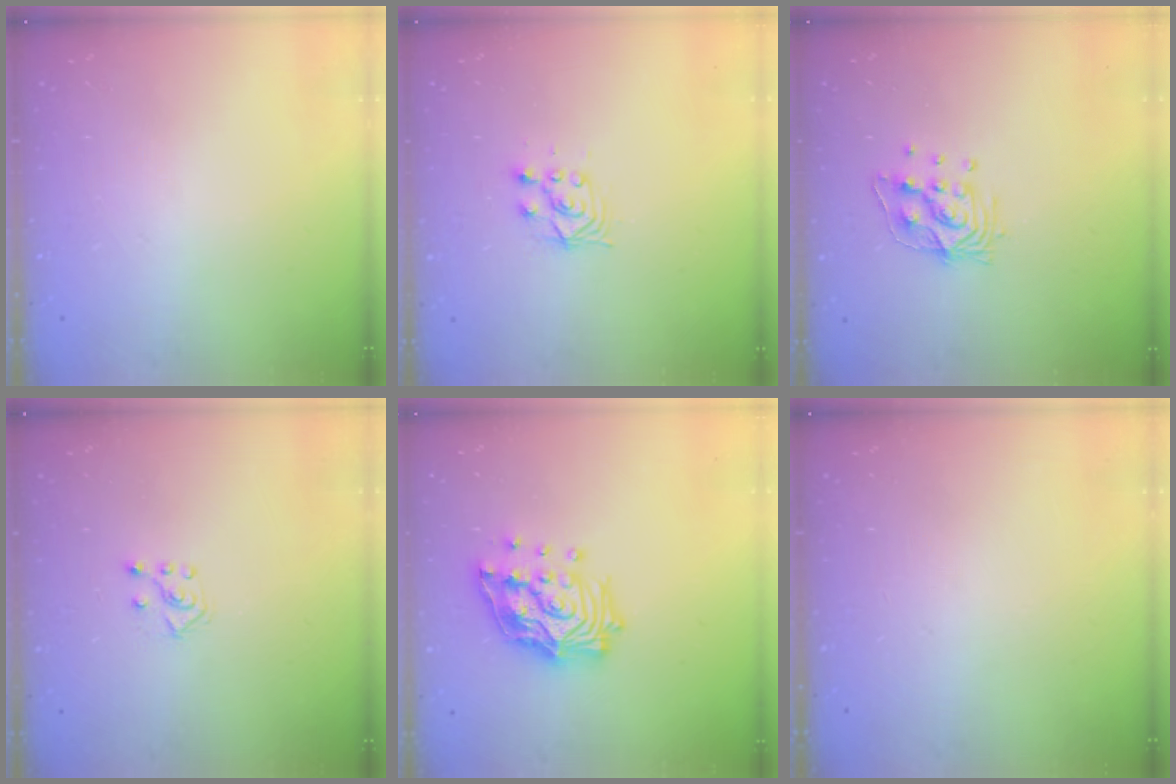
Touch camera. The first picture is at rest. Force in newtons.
{"total": 4.0, "press": 4.0, "slide": 0.7}
{"total": 10.3, "press": 10.3, "slide": 0.7}
{"total": 4.9, "press": 4.8, "slide": 0.8}
{"total": 17.7, "press": 17.6, "slide": 2.0}
{"total": 0.0}